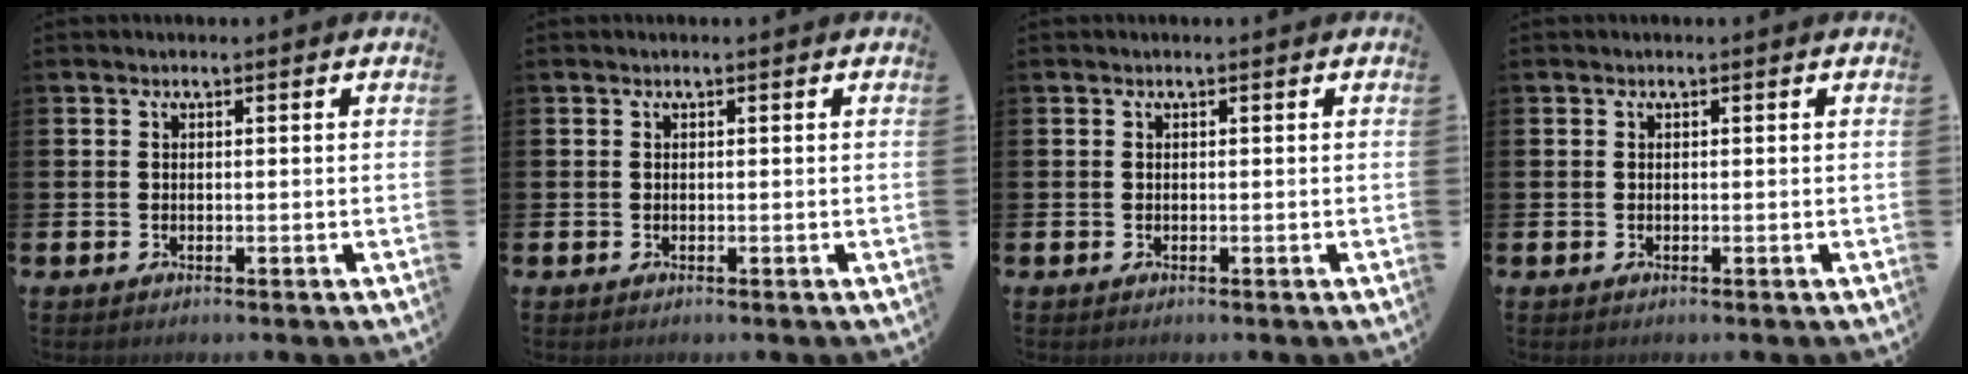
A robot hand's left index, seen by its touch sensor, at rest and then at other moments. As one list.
[{"total": 0.0}, {"total": 0.0}, {"total": 0.0}]